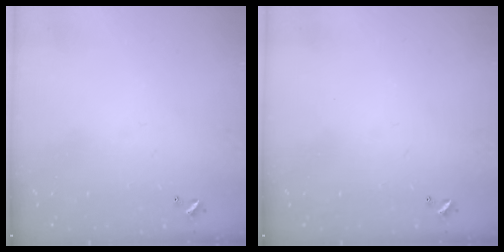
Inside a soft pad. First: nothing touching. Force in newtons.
{"total": 0.0}